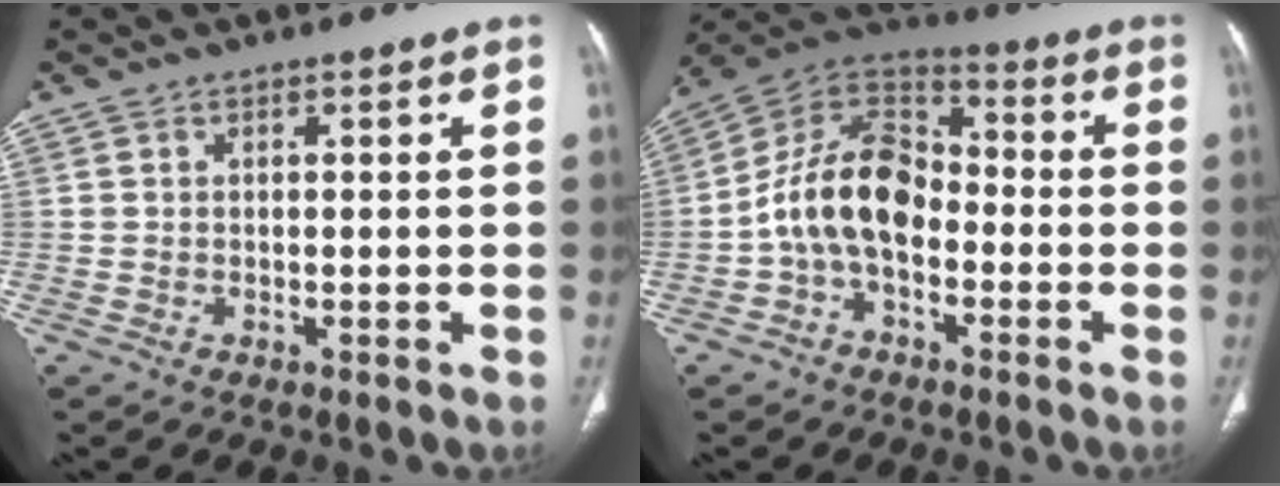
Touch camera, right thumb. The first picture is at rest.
{"total": 13.8, "force": [-2.9, 8.9, 10.1], "torque": [-0.166, 0.050, -0.064]}